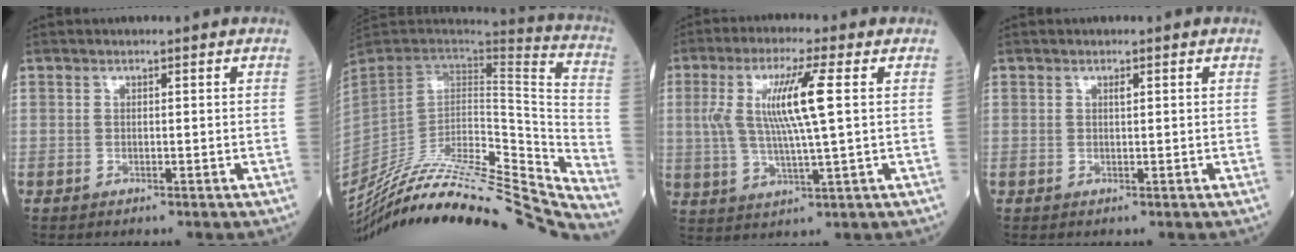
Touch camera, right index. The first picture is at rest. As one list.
[{"total": 38.9, "force": [-35.2, 3.6, 16.2], "torque": [-0.202, -0.051, -0.507]}, {"total": 10.1, "force": [1.8, 0.2, 9.9], "torque": [-0.211, 0.006, 0.034]}, {"total": 0.5, "force": [0.3, 0.1, 0.5], "torque": [-0.012, -0.001, 0.005]}]